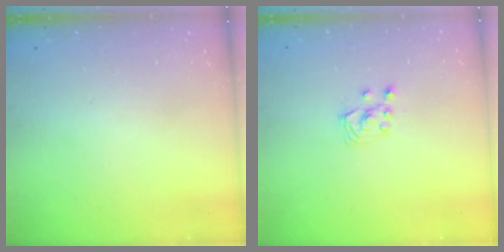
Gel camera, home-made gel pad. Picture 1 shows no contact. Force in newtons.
{"total": 3.0, "press": 3.0, "slide": 0.3}